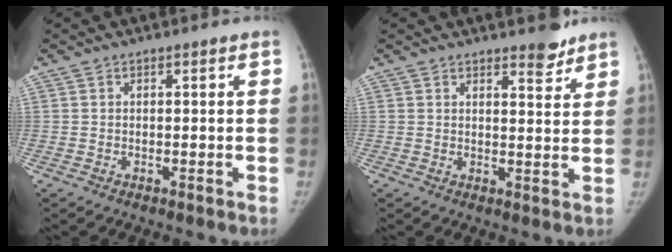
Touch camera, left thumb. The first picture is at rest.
{"total": 4.2, "force": [3.4, 1.3, 1.9], "torque": [-0.011, -0.027, 0.048]}